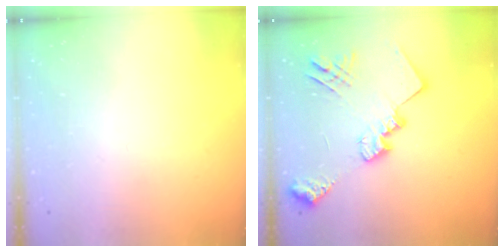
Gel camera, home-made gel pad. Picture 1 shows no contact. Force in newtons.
{"total": 17.7, "press": 17.6, "slide": 0.9}